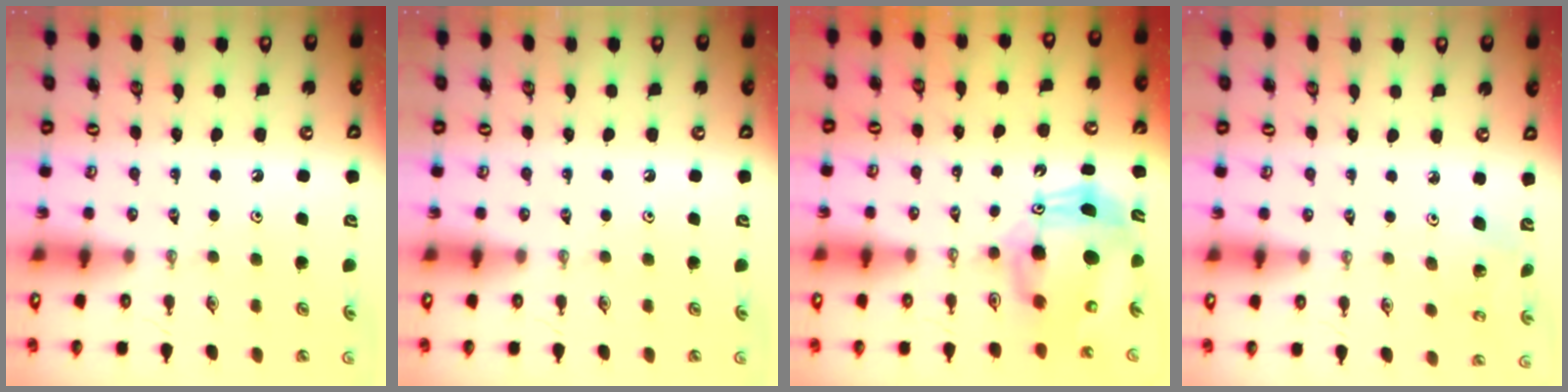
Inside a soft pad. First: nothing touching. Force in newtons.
{"total": 0.0}
{"total": 12.0, "press": 11.7, "slide": 2.5}
{"total": 4.1, "press": 4.1, "slide": 0.2}